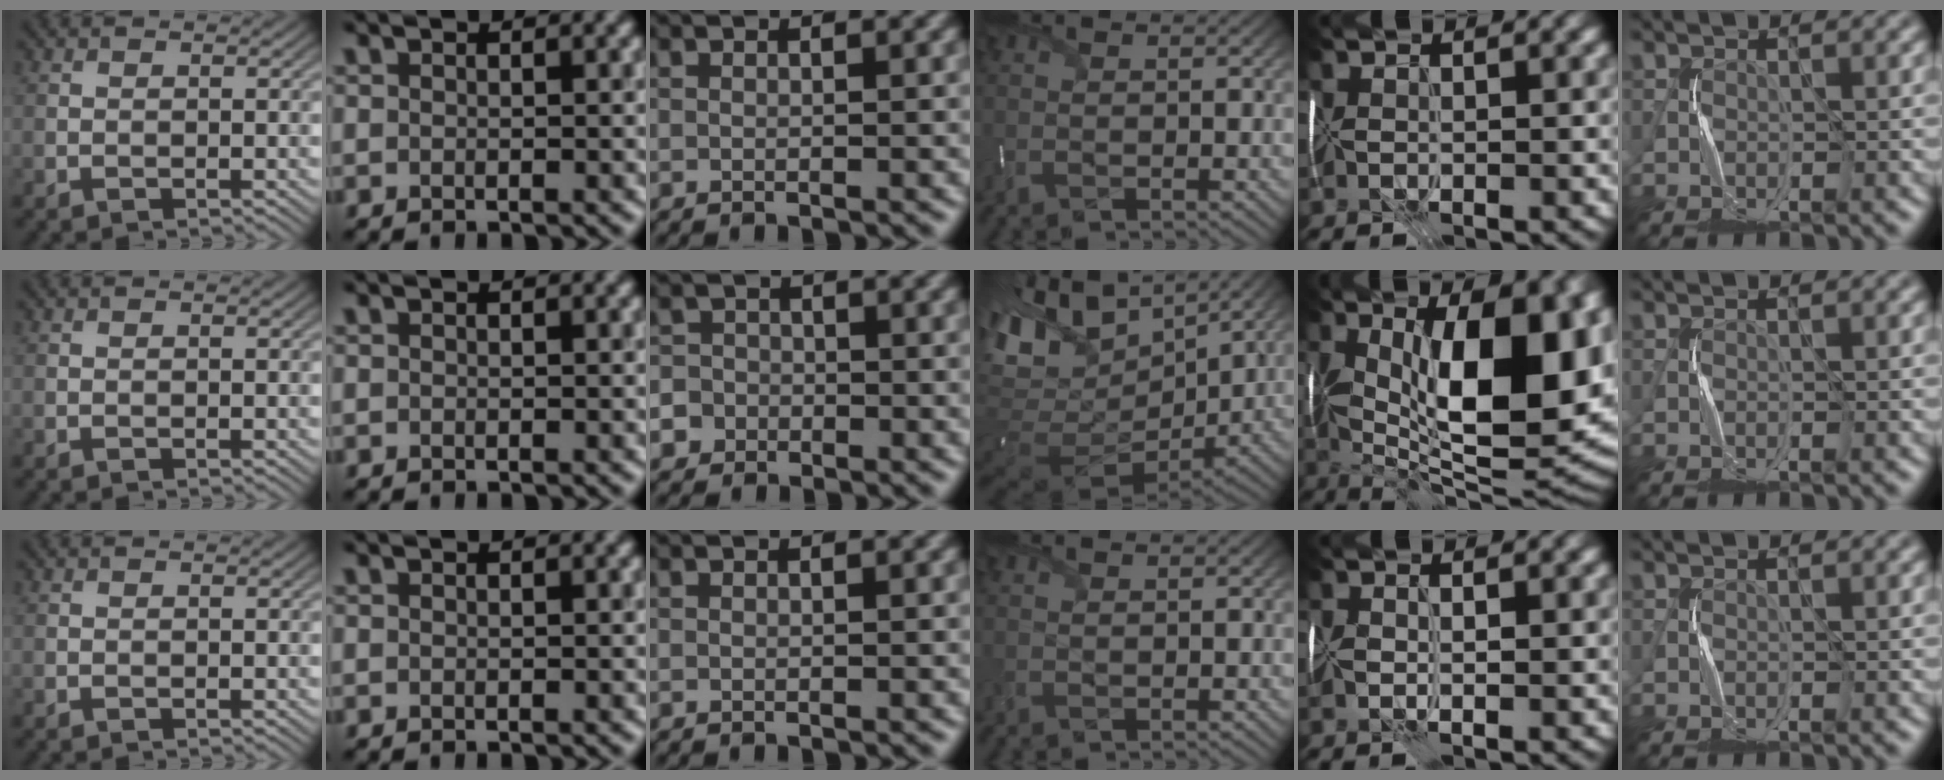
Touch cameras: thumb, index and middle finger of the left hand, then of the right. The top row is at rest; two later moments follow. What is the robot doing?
{"motion": "wrap", "object": "plastic wrap"}